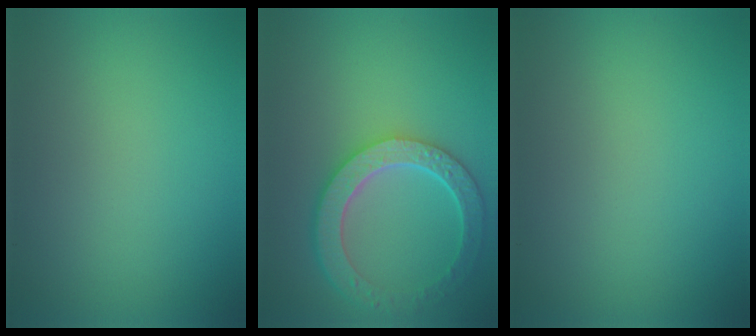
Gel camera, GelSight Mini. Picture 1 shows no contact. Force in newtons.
{"total": 6.5, "press": 5.1, "slide": 4.0}
{"total": 0.0}